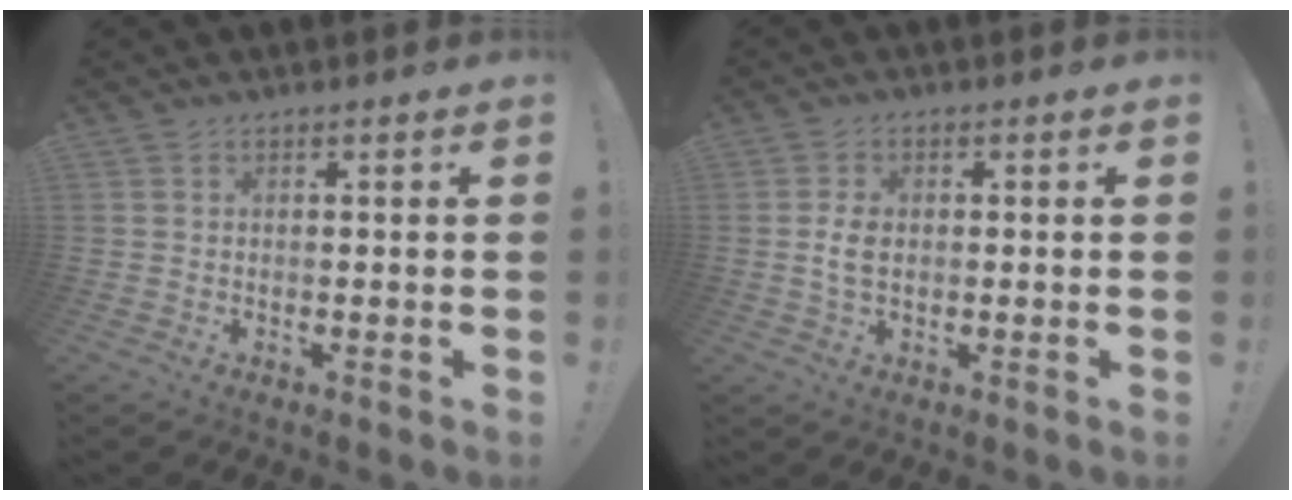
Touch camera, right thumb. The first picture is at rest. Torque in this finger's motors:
{"motor_torque": [-0.32, 0.09, 0.21, -0.18, 0.05]}